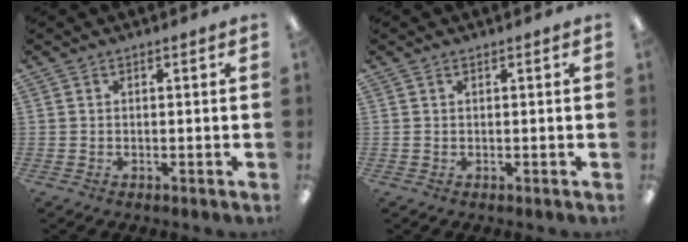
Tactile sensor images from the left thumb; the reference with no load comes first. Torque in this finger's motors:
{"motor_torque": [0.03, 0.15, -0.13, -0.15, -0.01]}